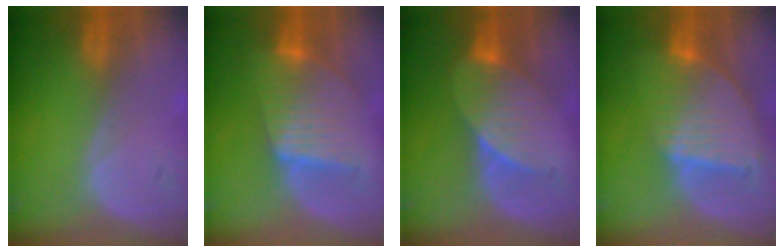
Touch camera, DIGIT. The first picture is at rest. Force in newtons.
{"total": 8.4, "press": 8.4, "slide": 0.5}
{"total": 8.1, "press": 7.3, "slide": 3.5}
{"total": 9.3, "press": 8.0, "slide": 4.7}